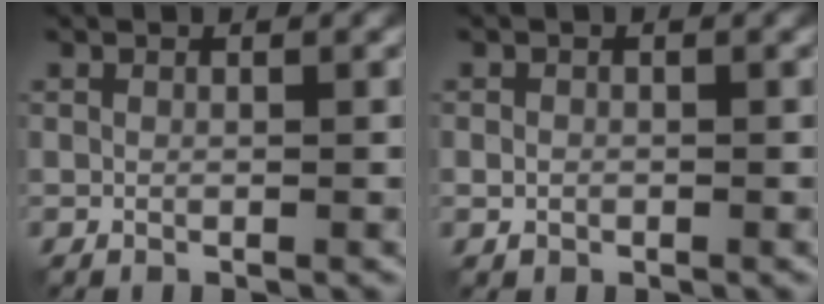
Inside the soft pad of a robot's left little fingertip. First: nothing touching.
{"total": 1.0, "force": [-0.3, 0.9, 0.4], "torque": [-0.006, -0.002, -0.009]}